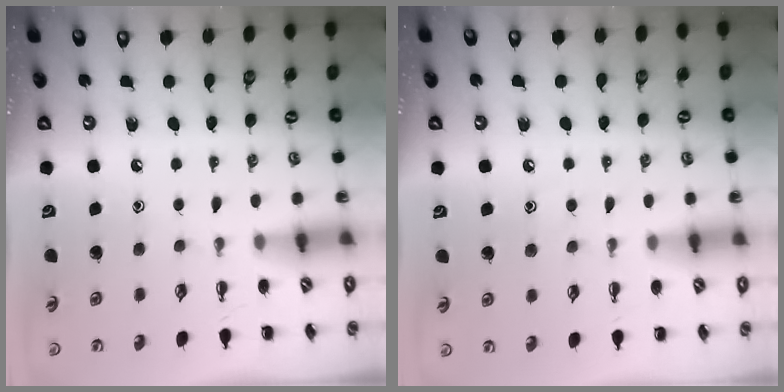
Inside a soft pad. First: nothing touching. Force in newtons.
{"total": 6.0, "press": 5.9, "slide": 1.4}